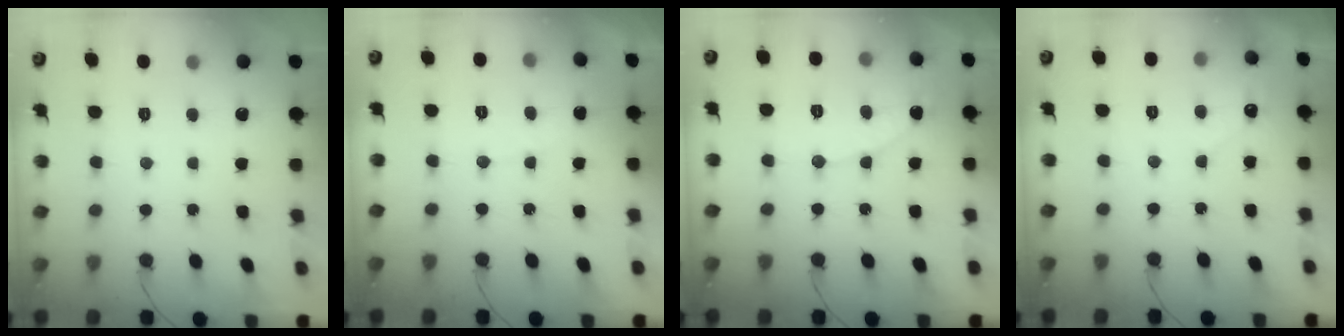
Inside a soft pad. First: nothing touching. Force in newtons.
{"total": 3.9, "press": 3.9, "slide": 0.3}
{"total": 6.9, "press": 6.9, "slide": 0.3}
{"total": 2.7, "press": 2.7, "slide": 0.1}